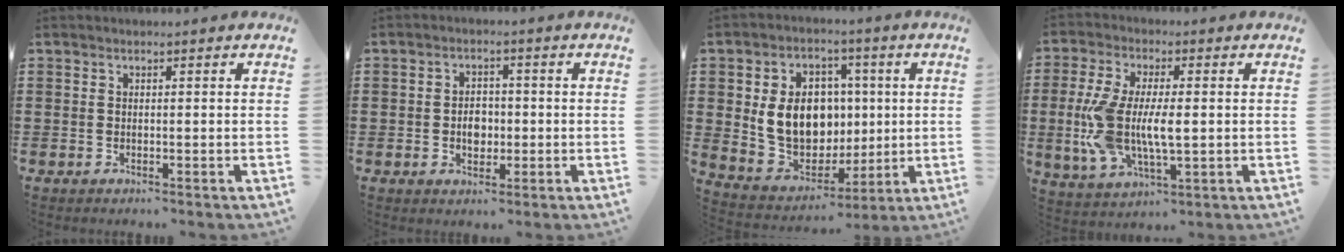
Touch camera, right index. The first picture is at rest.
{"total": 3.5, "force": [-0.5, 2.6, 2.4], "torque": [-0.034, 0.000, -0.015]}
{"total": 11.9, "force": [1.4, 9.4, 7.0], "torque": [-0.157, 0.011, 0.029]}
{"total": 10.4, "force": [-0.1, 4.8, 9.2], "torque": [-0.213, -0.007, -0.008]}